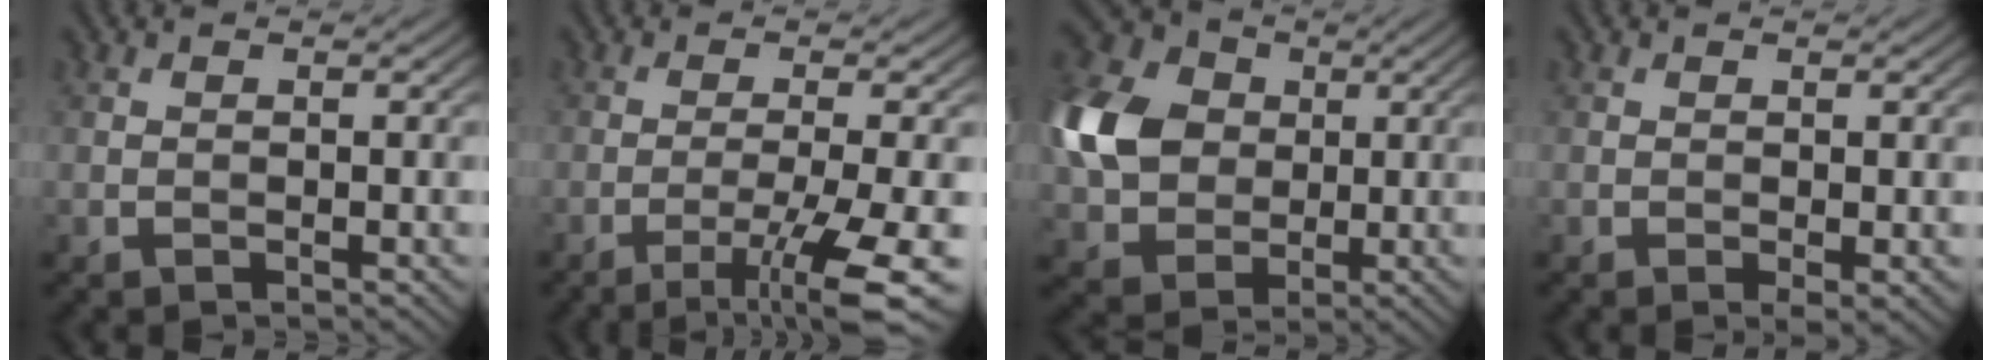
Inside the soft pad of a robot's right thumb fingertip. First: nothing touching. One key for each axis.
{"total": 8.3, "fx": -4.1, "fy": 0.9, "fz": 7.2, "tx": -0.111, "ty": 0.000, "tz": -0.068}
{"total": 11.5, "fx": 1.1, "fy": 9.3, "fz": 6.7, "tx": -0.184, "ty": 0.014, "tz": 0.015}
{"total": 1.1, "fx": -0.2, "fy": 0.1, "fz": 1.1, "tx": -0.018, "ty": -0.007, "tz": -0.006}